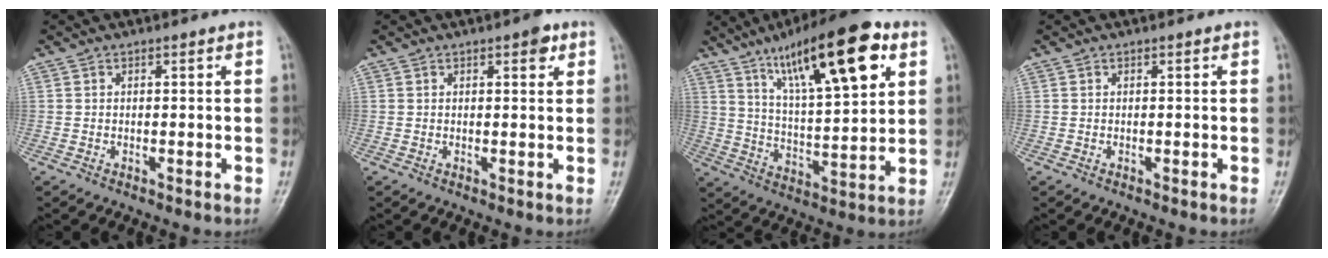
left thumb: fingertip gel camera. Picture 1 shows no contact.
{"total": 2.5, "force": [1.3, 1.0, 1.8], "torque": [-0.019, -0.003, 0.014]}
{"total": 21.1, "force": [10.4, 6.1, 17.3], "torque": [-0.245, -0.027, 0.172]}
{"total": 0.0}